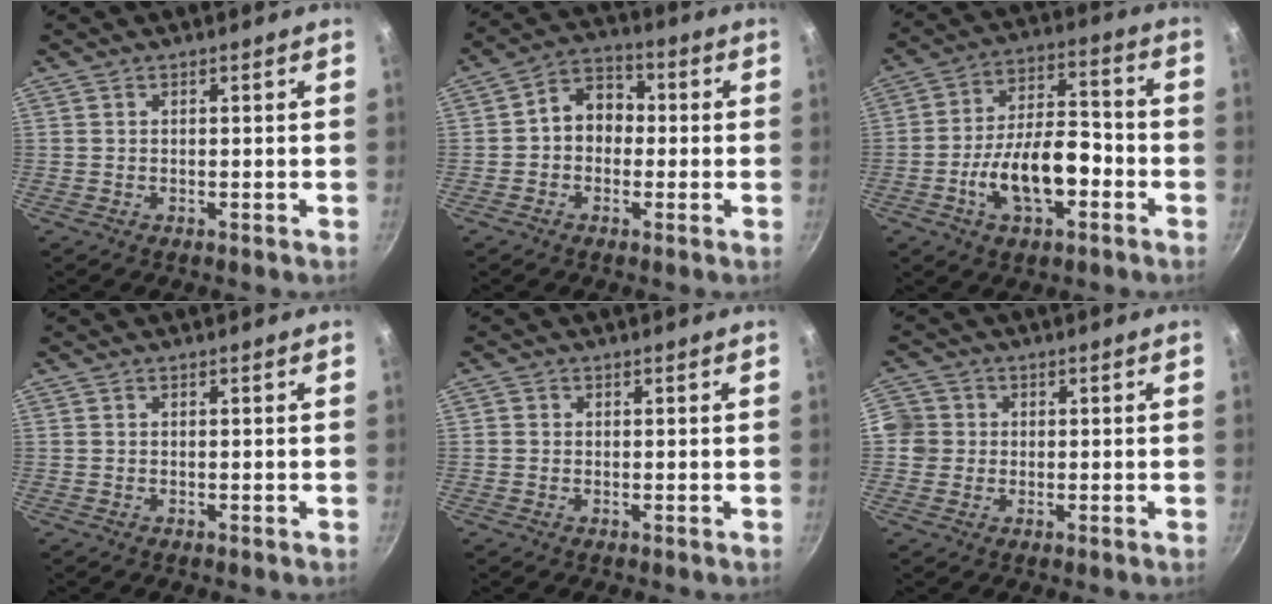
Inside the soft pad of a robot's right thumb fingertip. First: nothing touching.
{"total": 7.8, "force": [-0.2, 6.3, 4.7], "torque": [-0.034, 0.025, -0.021]}
{"total": 14.3, "force": [-4.9, 7.4, 11.3], "torque": [-0.171, 0.050, -0.086]}
{"total": 0.0}
{"total": 0.8, "force": [0.0, 0.8, 0.2], "torque": [-0.001, 0.001, -0.004]}
{"total": 4.8, "force": [0.0, 4.7, 1.1], "torque": [0.011, 0.005, -0.011]}